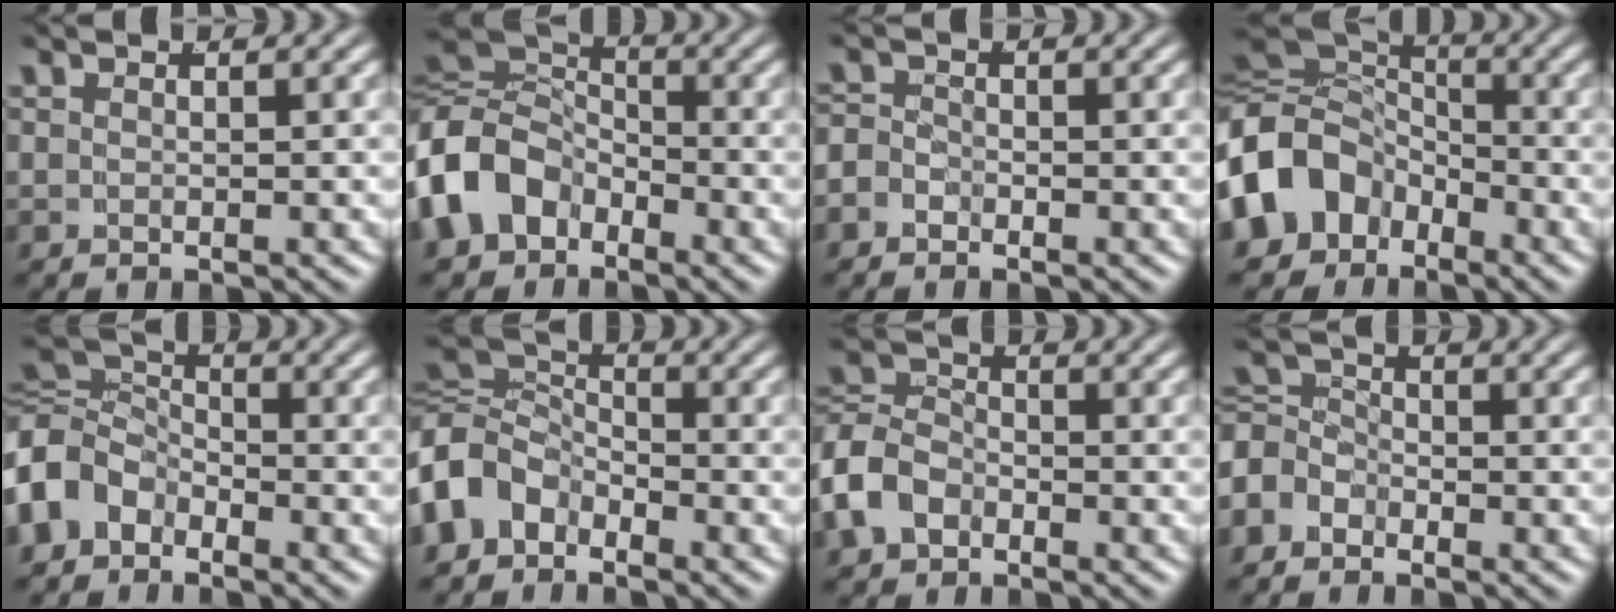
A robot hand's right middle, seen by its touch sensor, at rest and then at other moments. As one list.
[{"total": 9.2, "force": [-1.5, 7.8, 4.8], "torque": [-0.125, -0.026, -0.024]}, {"total": 2.2, "force": [-1.3, 1.6, 0.5], "torque": [-0.019, -0.016, -0.020]}, {"total": 12.5, "force": [-2.3, 10.8, 5.9], "torque": [-0.153, -0.034, -0.039]}, {"total": 6.1, "force": [-1.6, 5.2, 2.8], "torque": [-0.075, -0.022, -0.025]}, {"total": 6.8, "force": [-1.4, 5.7, 3.3], "torque": [-0.085, -0.024, -0.024]}, {"total": 6.0, "force": [-1.9, 5.1, 2.5], "torque": [-0.076, -0.022, -0.030]}, {"total": 4.9, "force": [-1.5, 4.2, 1.9], "torque": [-0.042, -0.019, -0.026]}]